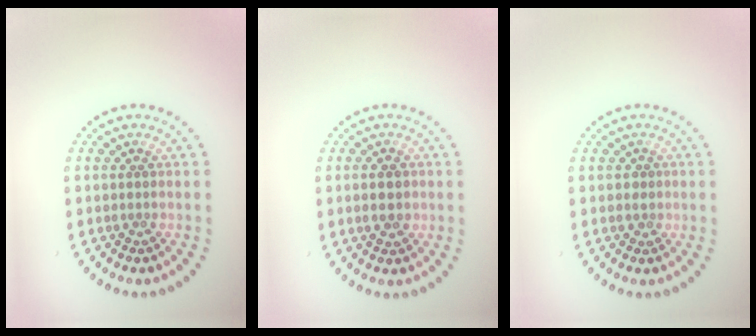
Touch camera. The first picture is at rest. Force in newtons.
{"total": 2.2, "press": 2.1, "slide": 0.3}
{"total": 0.8, "press": 0.5, "slide": 0.6}